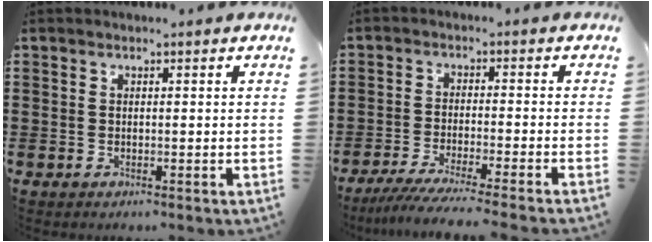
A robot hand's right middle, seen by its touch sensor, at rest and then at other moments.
{"total": 4.4, "force": [-3.9, -0.6, 2.0], "torque": [-0.049, -0.019, -0.078]}